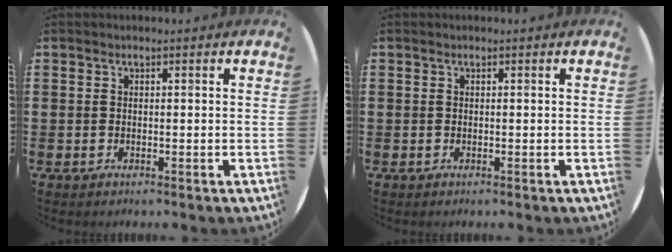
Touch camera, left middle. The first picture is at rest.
{"total": 0.0}